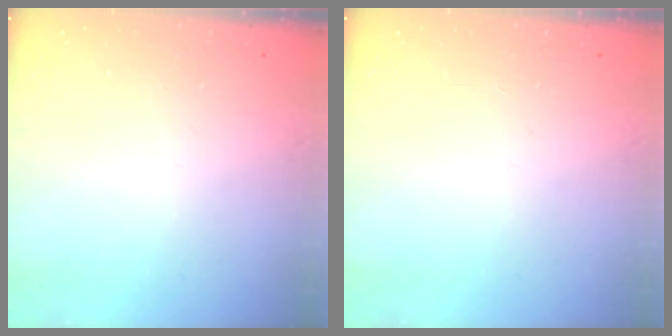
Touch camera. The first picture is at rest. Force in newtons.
{"total": 0.0}